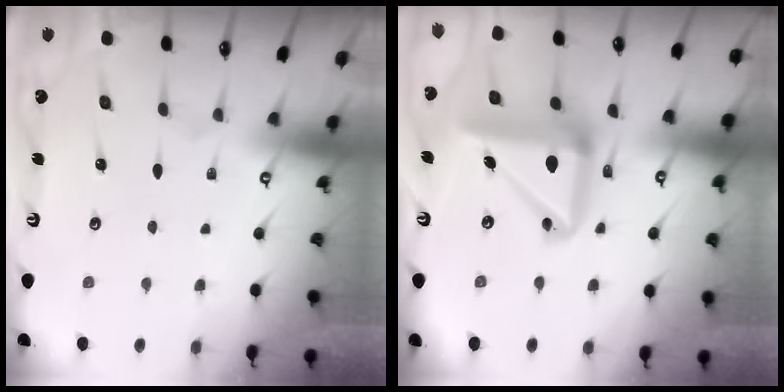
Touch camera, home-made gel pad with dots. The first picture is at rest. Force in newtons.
{"total": 16.8, "press": 16.7, "slide": 2.3}